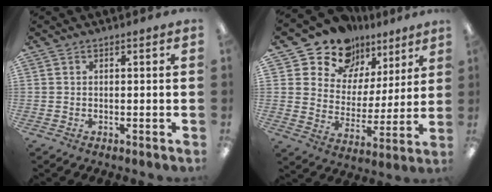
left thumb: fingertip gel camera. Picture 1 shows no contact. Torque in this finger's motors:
{"motor_torque": [0.57, 0.51, 1.20, -1.57, 0.05]}